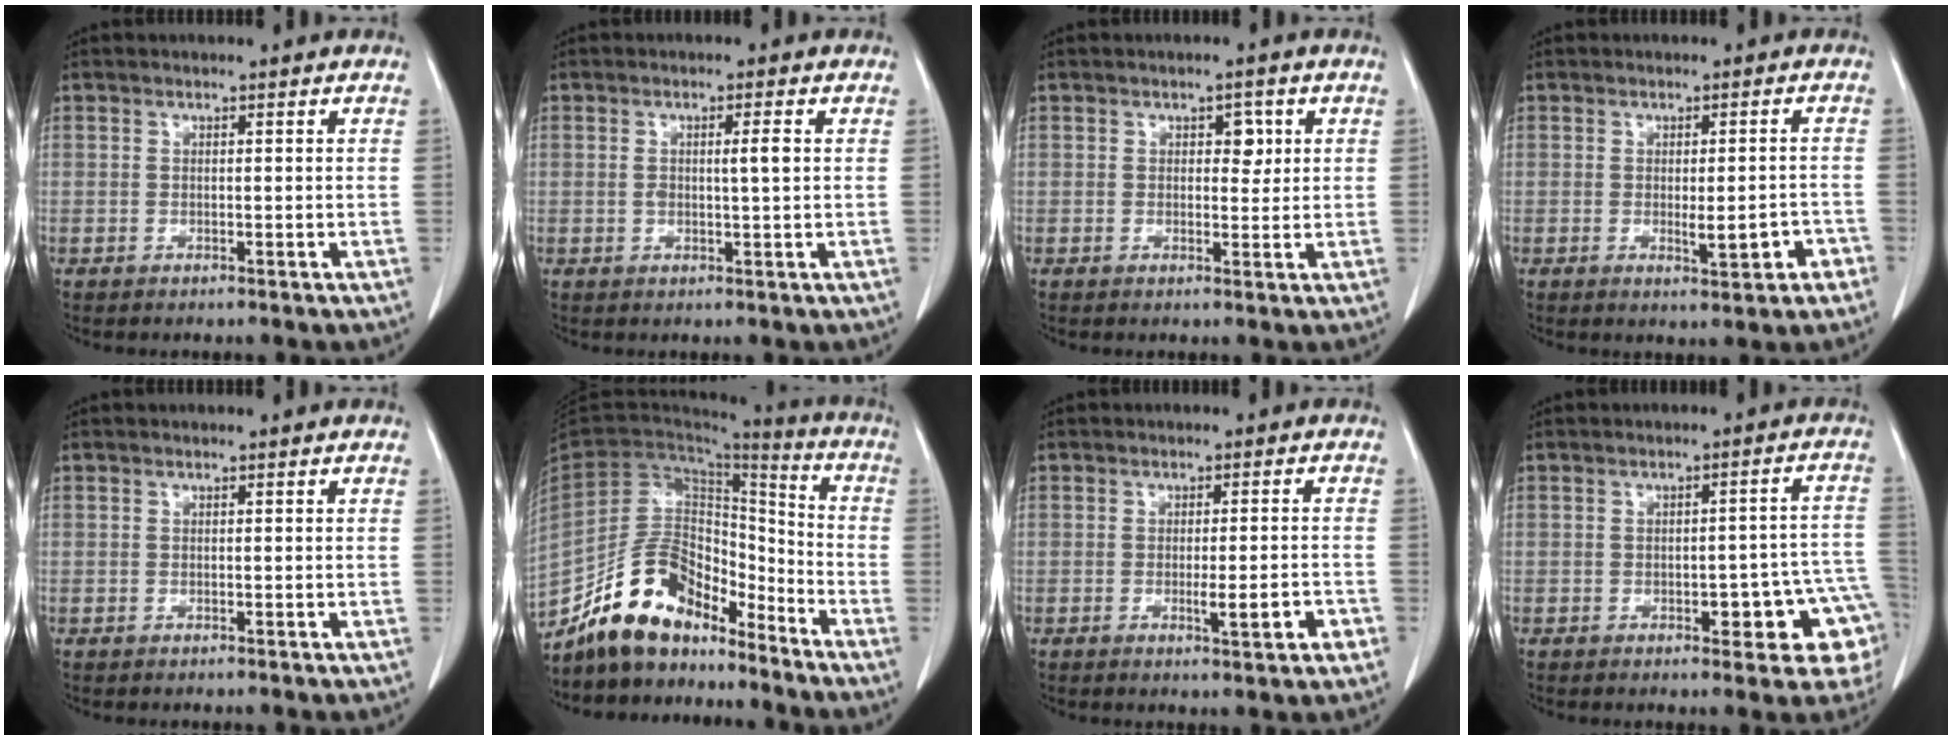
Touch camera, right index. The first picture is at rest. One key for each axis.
{"total": 2.8, "fx": 0.4, "fy": 0.2, "fz": 2.8, "tx": -0.050, "ty": 0.001, "tz": 0.007}
{"total": 2.5, "fx": 0.8, "fy": 1.5, "fz": 1.8, "tx": -0.018, "ty": 0.004, "tz": 0.010}
{"total": 4.9, "fx": -1.8, "fy": 1.2, "fz": 4.4, "tx": -0.056, "ty": 0.000, "tz": -0.018}
{"total": 0.0}
{"total": 14.3, "fx": -11.8, "fy": 5.8, "fz": 5.6, "tx": -0.101, "ty": 0.044, "tz": -0.216}
{"total": 4.9, "fx": -1.8, "fy": 0.6, "fz": 4.5, "tx": -0.064, "ty": -0.004, "tz": -0.022}
{"total": 10.3, "fx": -3.5, "fy": 3.2, "fz": 9.2, "tx": -0.065, "ty": 0.028, "tz": -0.034}